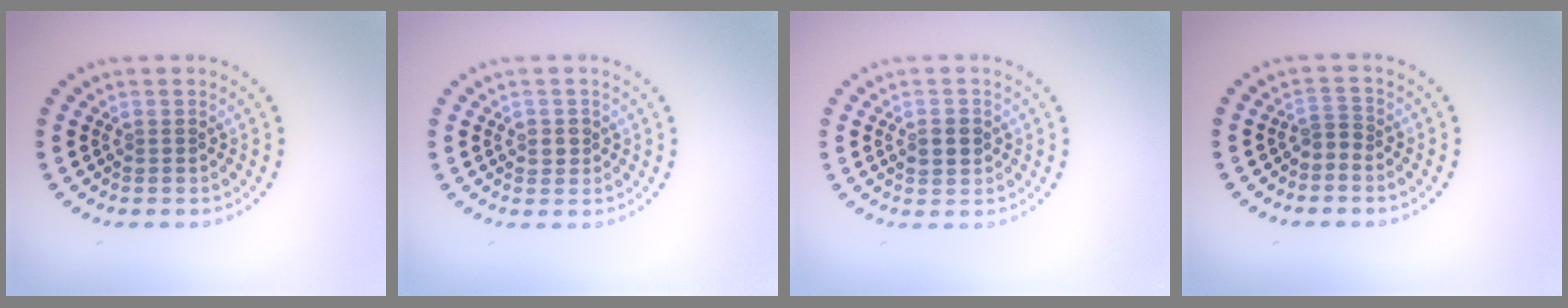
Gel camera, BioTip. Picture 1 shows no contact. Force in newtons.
{"total": 1.2, "press": 1.1, "slide": 0.5}
{"total": 1.9, "press": 1.9, "slide": 0.2}
{"total": 1.4, "press": 0.9, "slide": 1.0}